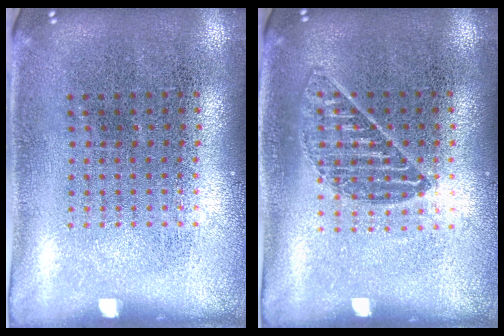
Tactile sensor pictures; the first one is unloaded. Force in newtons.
{"total": 1.0, "press": 0.9, "slide": 0.4}